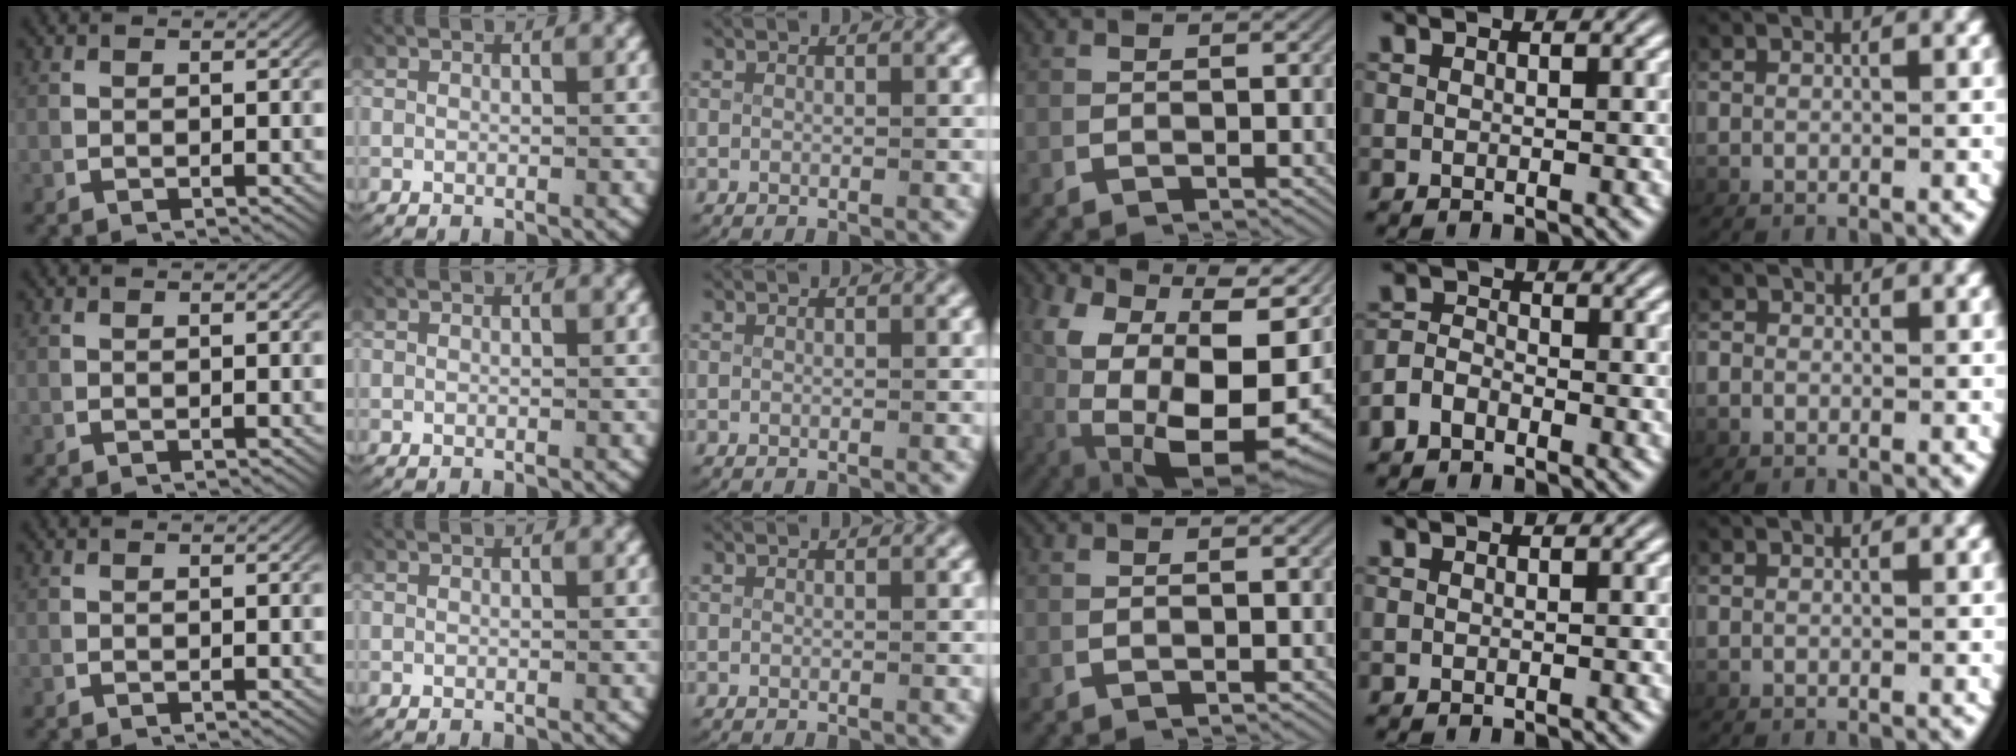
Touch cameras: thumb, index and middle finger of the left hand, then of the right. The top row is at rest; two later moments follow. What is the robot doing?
{"motion": "lift_and_place", "object": "coat"}